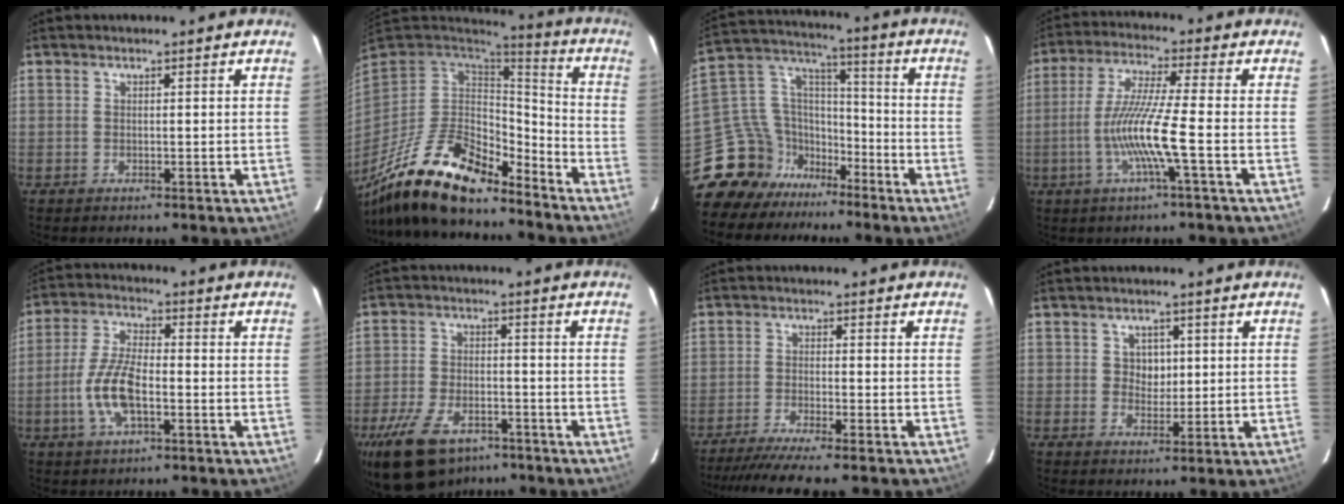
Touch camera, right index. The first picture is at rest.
{"total": 19.8, "force": [-15.1, 6.8, 10.9], "torque": [-0.223, -0.030, -0.268]}
{"total": 16.2, "force": [-11.8, 10.2, 4.2], "torque": [-0.107, 0.048, -0.198]}
{"total": 10.6, "force": [-3.5, -1.1, 9.9], "torque": [-0.197, -0.007, -0.066]}
{"total": 9.8, "force": [-3.0, 3.7, 8.5], "torque": [-0.180, 0.003, -0.059]}
{"total": 15.1, "force": [-9.9, 8.2, 8.0], "torque": [-0.185, -0.011, -0.167]}
{"total": 9.1, "force": [-7.9, -0.3, 4.4], "torque": [-0.102, -0.023, -0.131]}
{"total": 3.4, "force": [0.6, 3.1, 1.4], "torque": [-0.020, 0.008, 0.011]}